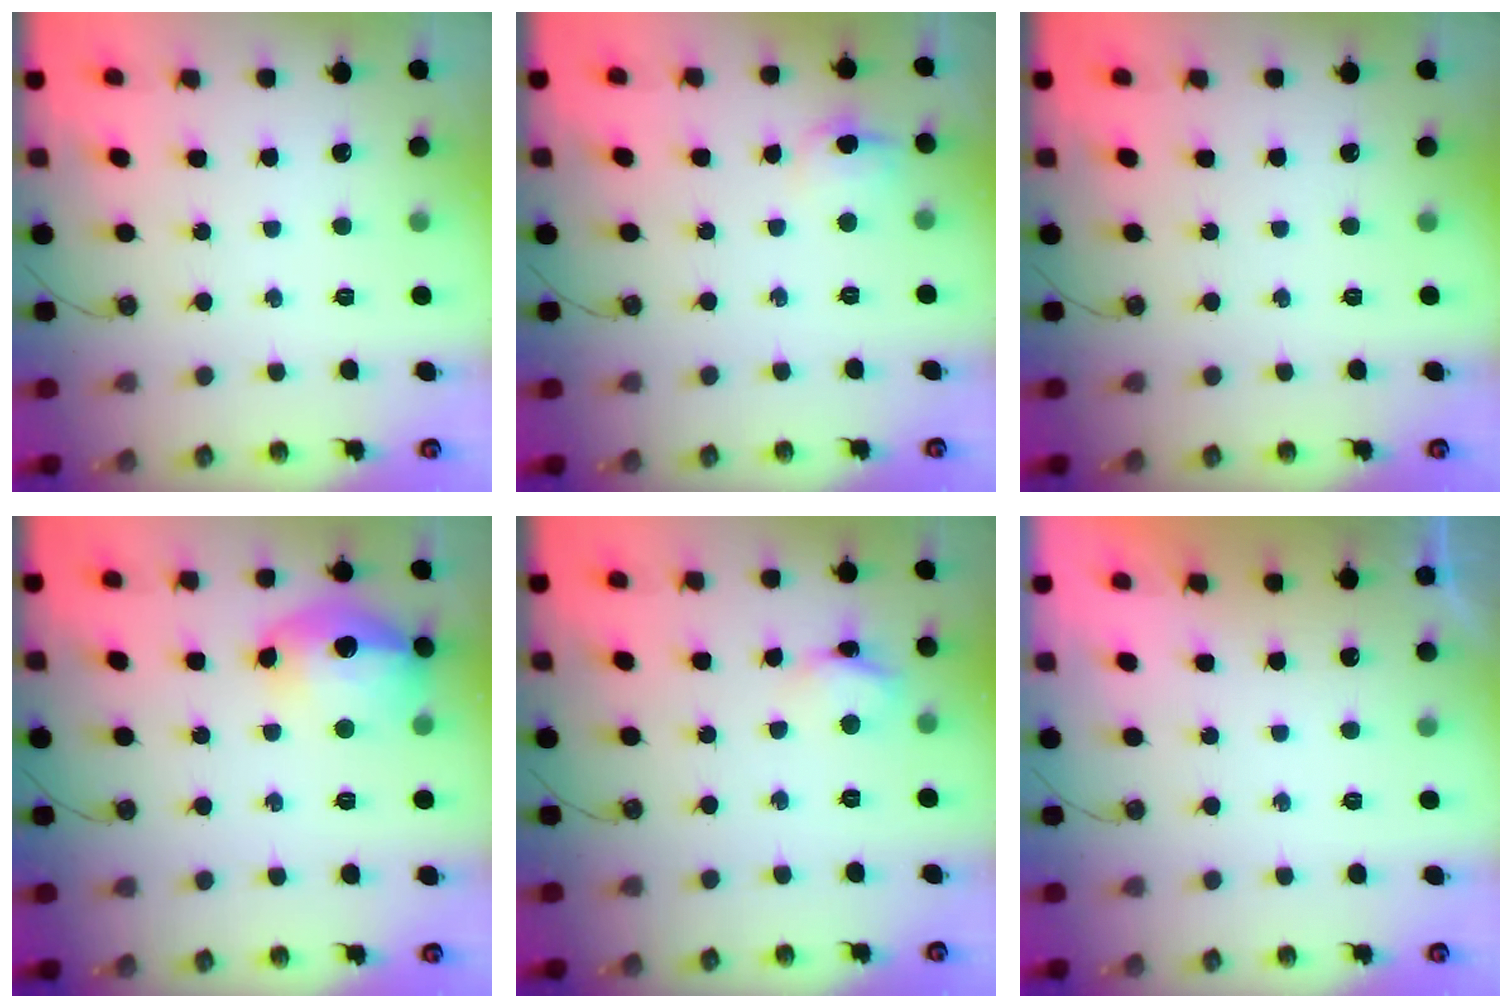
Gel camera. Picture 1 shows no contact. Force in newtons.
{"total": 5.3, "press": 5.1, "slide": 1.5}
{"total": 0.0}
{"total": 16.8, "press": 16.8, "slide": 0.8}
{"total": 5.6, "press": 5.6, "slide": 0.5}
{"total": 0.0}